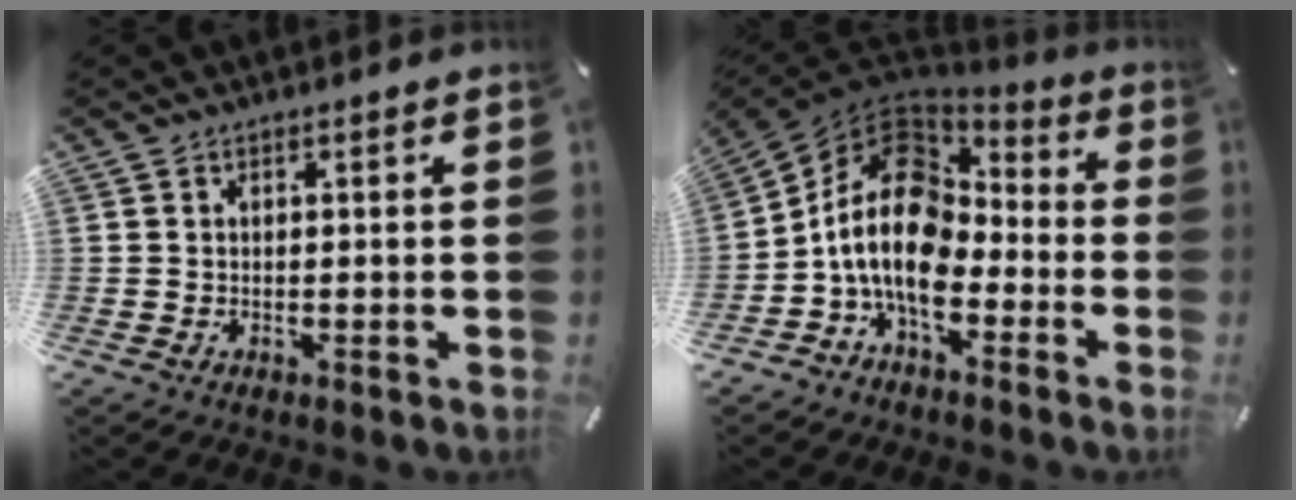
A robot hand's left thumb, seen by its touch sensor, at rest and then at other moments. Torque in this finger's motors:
{"motor_torque": [0.38, 2.24, 2.16, 0.60, 0.68]}